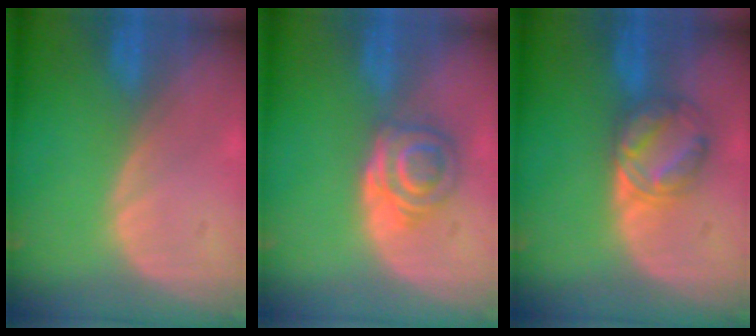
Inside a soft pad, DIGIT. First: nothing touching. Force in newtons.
{"total": 5.5, "press": 5.2, "slide": 1.7}
{"total": 5.8, "press": 5.8, "slide": 0.0}